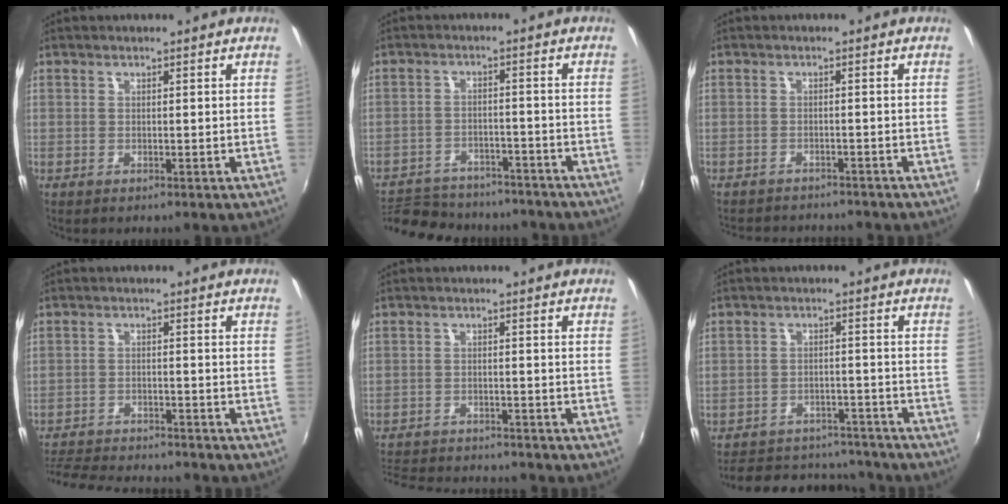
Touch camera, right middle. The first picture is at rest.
{"total": 19.2, "force": [-16.2, 7.2, 7.2], "torque": [-0.162, 0.003, -0.225]}
{"total": 8.0, "force": [-7.4, 2.1, 2.3], "torque": [-0.059, -0.014, -0.107]}
{"total": 13.7, "force": [-12.4, 3.0, 5.0], "torque": [-0.118, -0.013, -0.190]}
{"total": 12.5, "force": [-11.3, 3.3, 4.1], "torque": [-0.106, -0.008, -0.172]}
{"total": 16.0, "force": [-13.7, 6.9, 4.7], "torque": [-0.112, 0.040, -0.169]}